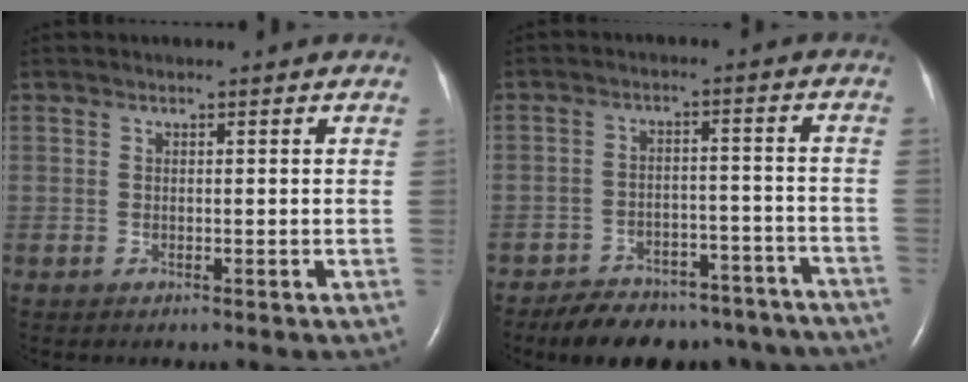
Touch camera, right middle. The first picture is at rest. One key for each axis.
{"total": 18.6, "fx": -16.0, "fy": 7.3, "fz": 6.1, "tx": -0.082, "ty": 0.016, "tz": -0.201}